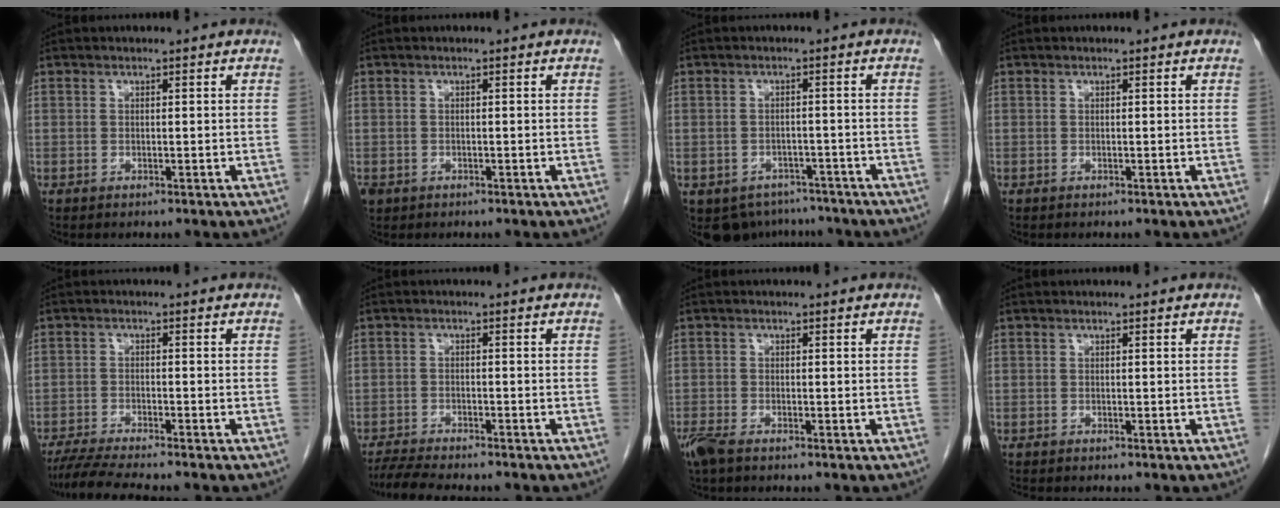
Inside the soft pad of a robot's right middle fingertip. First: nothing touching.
{"total": 1.7, "force": [-0.9, 1.3, 0.6], "torque": [-0.017, 0.000, -0.012]}
{"total": 8.4, "force": [-6.5, 5.2, 1.3], "torque": [-0.022, 0.007, -0.081]}
{"total": 0.0}
{"total": 7.5, "force": [-6.7, -0.3, 3.5], "torque": [-0.062, -0.022, -0.112]}
{"total": 8.1, "force": [-7.3, 0.8, 3.4], "torque": [-0.060, -0.018, -0.117]}
{"total": 3.3, "force": [-2.4, 0.9, 2.0], "torque": [-0.048, -0.010, -0.046]}
{"total": 0.9, "force": [-0.8, 0.1, 0.3], "torque": [-0.012, -0.004, -0.012]}